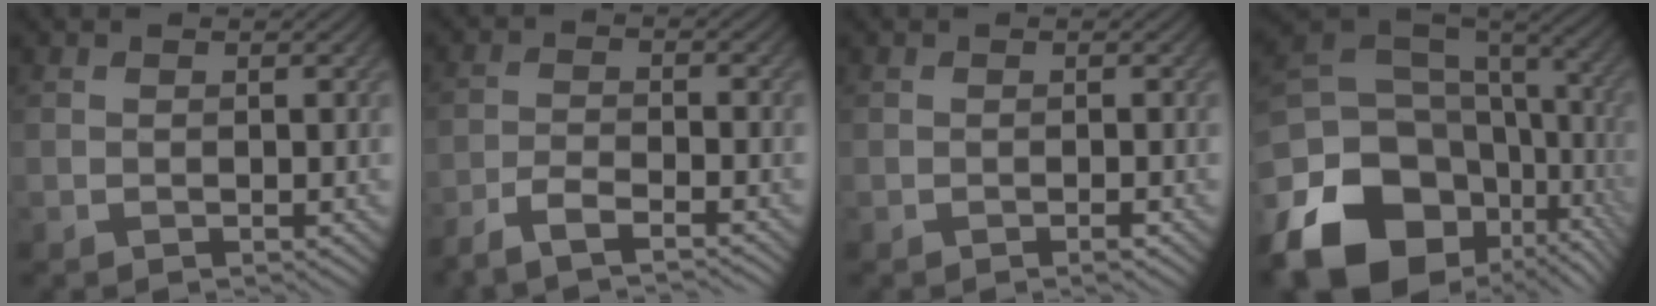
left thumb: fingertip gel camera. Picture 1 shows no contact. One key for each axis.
{"total": 4.6, "fx": -3.7, "fy": 1.0, "fz": 2.7, "tx": -0.052, "ty": -0.003, "tz": -0.078}
{"total": 0.7, "fx": -0.4, "fy": 0.0, "fz": 0.6, "tx": -0.009, "ty": 0.001, "tz": -0.009}
{"total": 20.1, "fx": -8.0, "fy": 14.3, "fz": 11.6, "tx": -0.270, "ty": -0.036, "tz": -0.102}